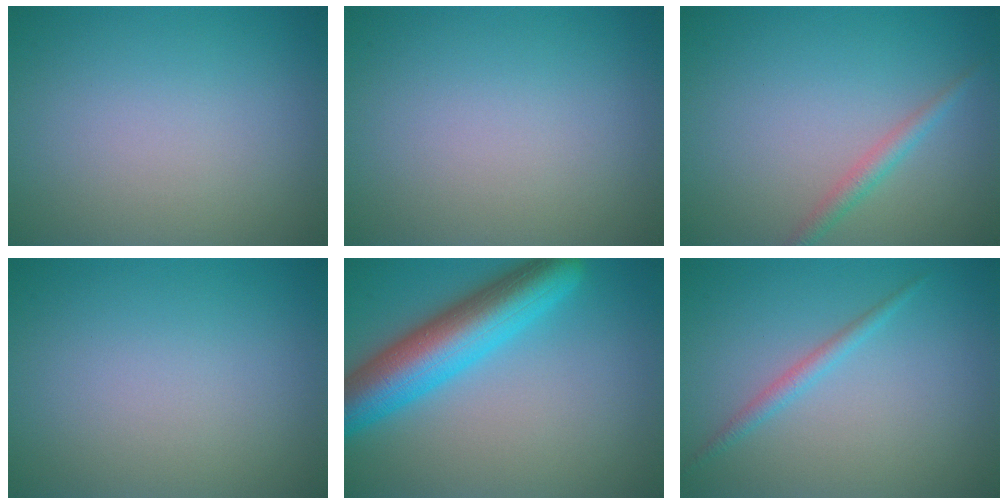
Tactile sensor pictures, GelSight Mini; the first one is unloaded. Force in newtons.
{"total": 0.0}
{"total": 1.6, "press": 1.6, "slide": 0.0}
{"total": 0.0}
{"total": 8.3, "press": 8.3, "slide": 0.2}
{"total": 1.4, "press": 1.4, "slide": 0.1}